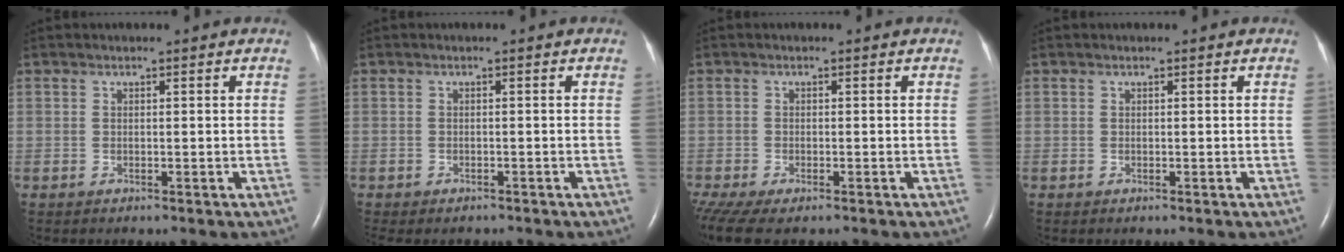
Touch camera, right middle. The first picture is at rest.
{"total": 4.0, "force": [-3.4, 1.7, 1.2], "torque": [-0.012, -0.002, -0.044]}
{"total": 8.1, "force": [-5.9, 2.9, 4.7], "torque": [-0.104, -0.010, -0.095]}
{"total": 0.0}